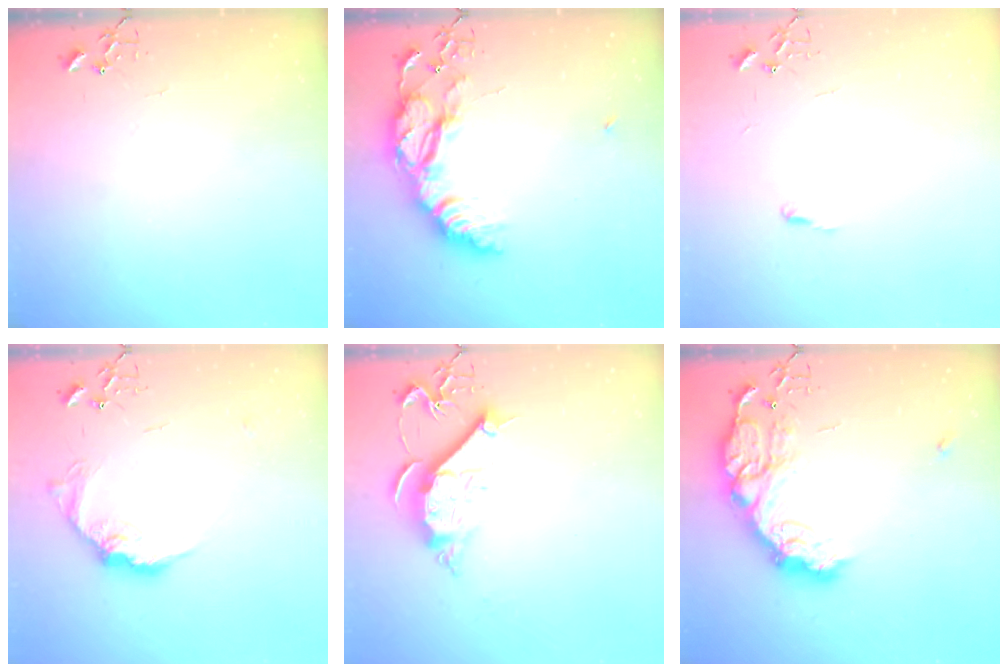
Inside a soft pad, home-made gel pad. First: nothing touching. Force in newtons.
{"total": 20.7, "press": 20.6, "slide": 1.8}
{"total": 3.7, "press": 3.7, "slide": 0.3}
{"total": 13.4, "press": 13.3, "slide": 0.8}
{"total": 10.9, "press": 10.9, "slide": 0.7}
{"total": 18.7, "press": 18.7, "slide": 1.3}